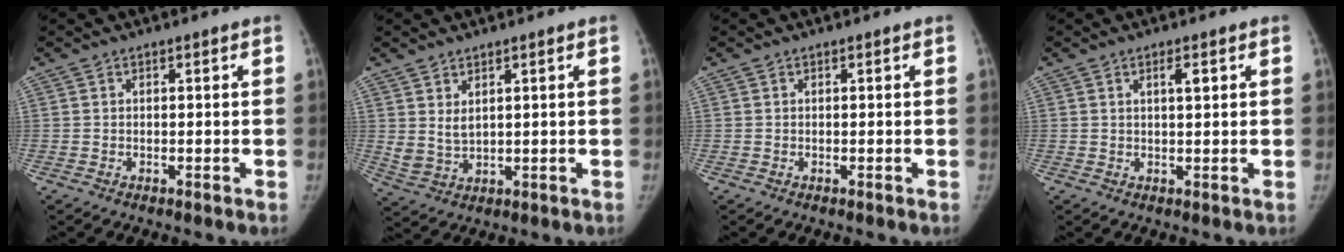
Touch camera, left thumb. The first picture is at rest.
{"total": 3.8, "force": [1.7, 2.1, 2.6], "torque": [-0.049, -0.017, 0.046]}
{"total": 0.0}
{"total": 2.2, "force": [1.0, 0.5, 1.9], "torque": [-0.030, -0.004, 0.016]}